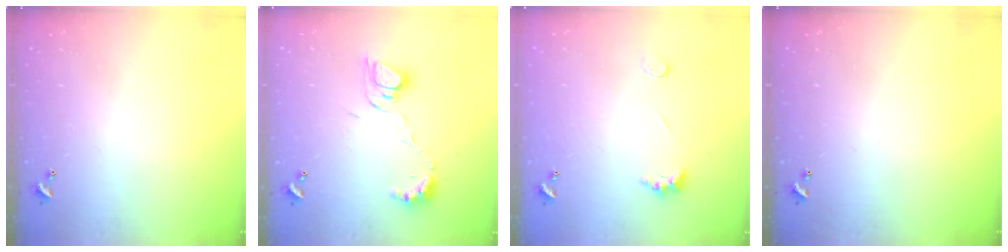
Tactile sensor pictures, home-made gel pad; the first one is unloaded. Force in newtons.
{"total": 8.2, "press": 8.1, "slide": 0.8}
{"total": 2.5, "press": 2.4, "slide": 0.7}
{"total": 0.0}